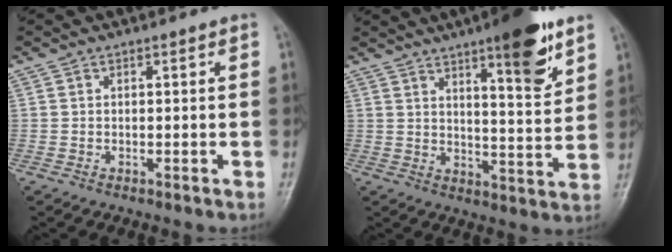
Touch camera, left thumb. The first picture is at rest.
{"total": 12.6, "force": [7.7, 2.7, 9.6], "torque": [-0.115, -0.045, 0.108]}